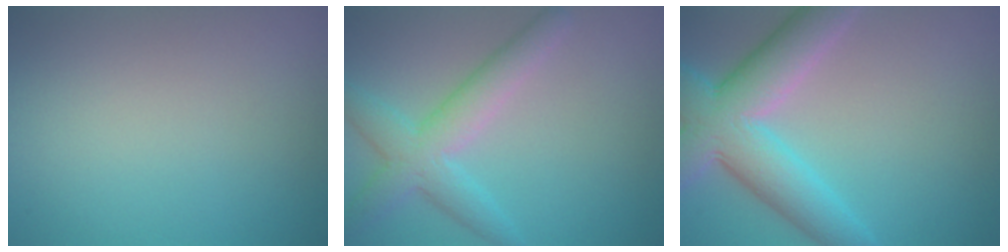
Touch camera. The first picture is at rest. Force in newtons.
{"total": 4.4, "press": 4.4, "slide": 0.0}
{"total": 8.4, "press": 8.4, "slide": 0.4}